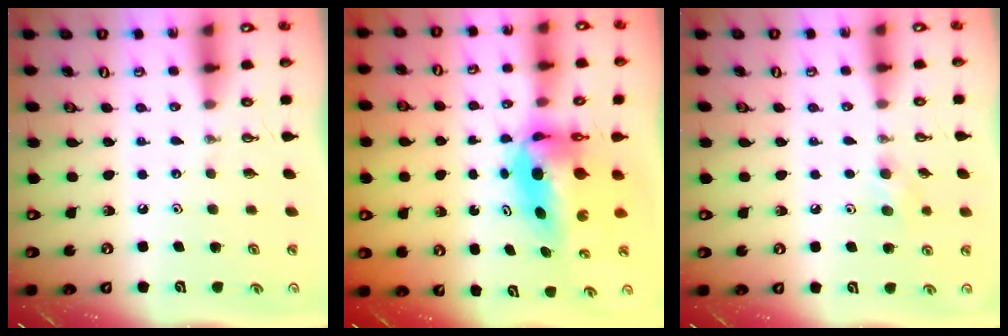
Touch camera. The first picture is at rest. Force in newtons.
{"total": 7.4, "press": 7.2, "slide": 1.8}
{"total": 7.9, "press": 7.0, "slide": 3.6}